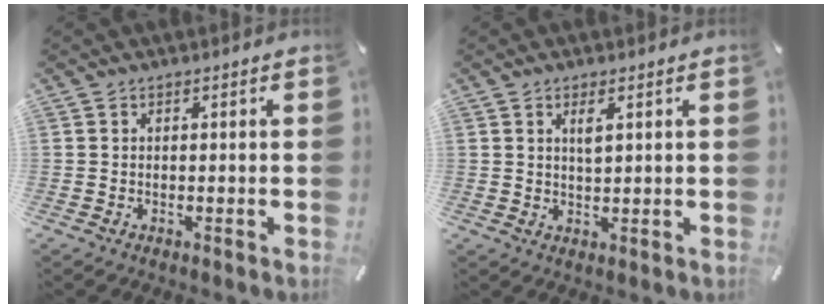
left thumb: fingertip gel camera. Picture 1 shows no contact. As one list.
[{"total": 2.8, "force": [1.3, 0.9, 2.3], "torque": [-0.040, 0.000, 0.020]}]